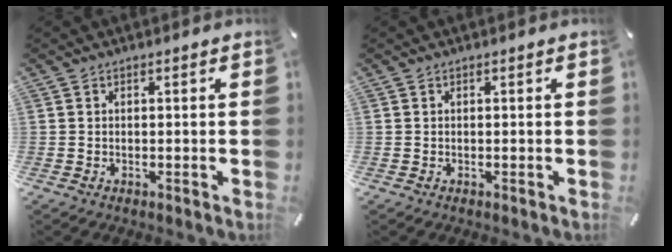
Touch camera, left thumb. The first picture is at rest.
{"total": 0.0}